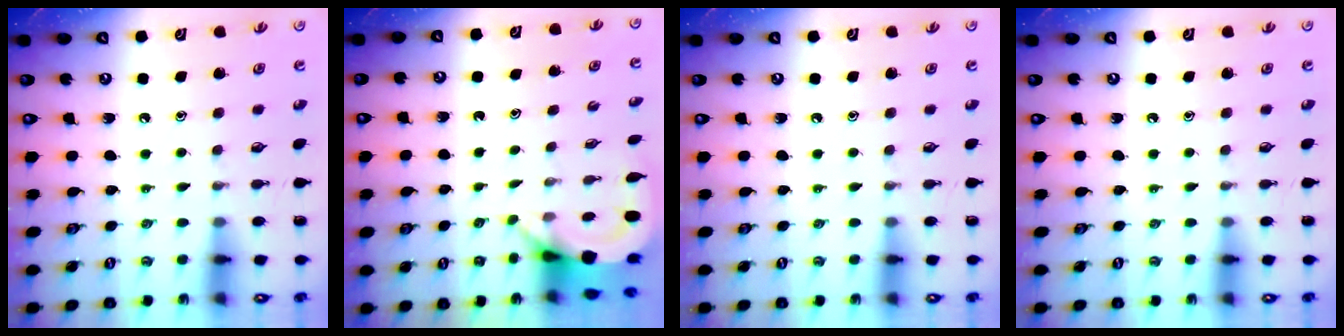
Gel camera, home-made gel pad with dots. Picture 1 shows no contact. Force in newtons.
{"total": 3.9, "press": 3.8, "slide": 0.3}
{"total": 0.0}
{"total": 0.0}